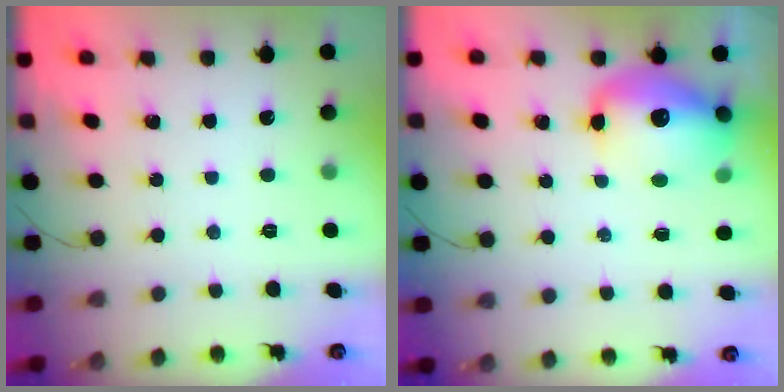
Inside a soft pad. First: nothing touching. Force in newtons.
{"total": 13.4, "press": 13.1, "slide": 2.9}